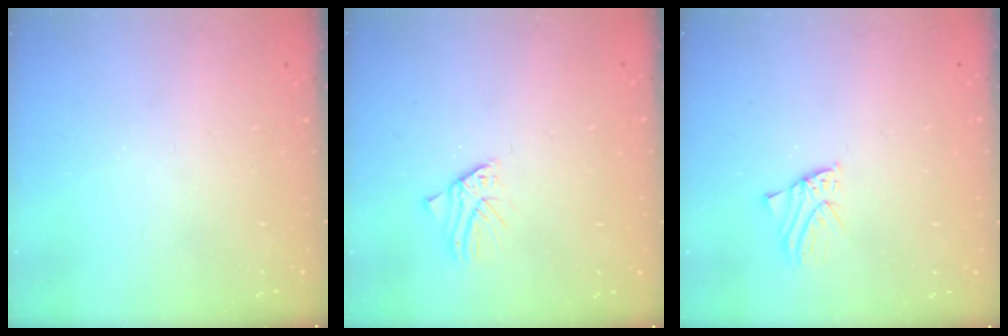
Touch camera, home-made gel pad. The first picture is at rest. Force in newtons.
{"total": 1.2, "press": 1.2, "slide": 0.1}
{"total": 0.9, "press": 0.8, "slide": 0.2}